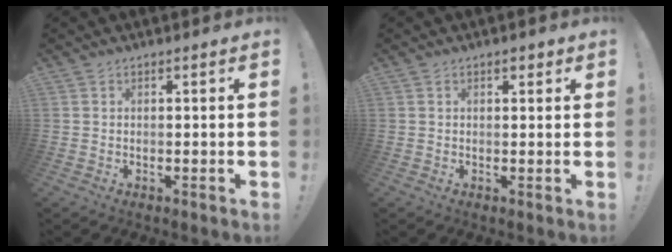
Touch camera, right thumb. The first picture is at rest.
{"total": 1.6, "force": [0.9, 1.0, 0.9], "torque": [-0.011, 0.000, 0.014]}